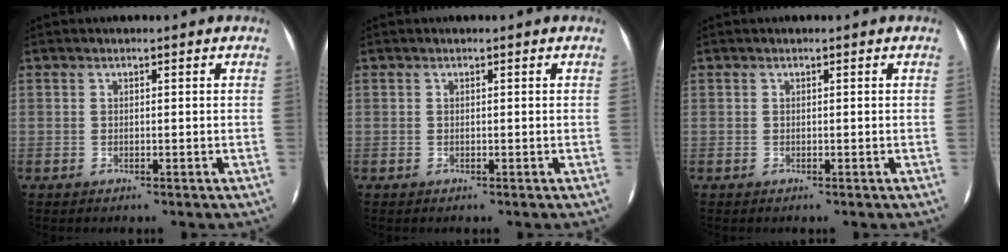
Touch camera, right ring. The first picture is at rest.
{"total": 0.0}
{"total": 0.0}